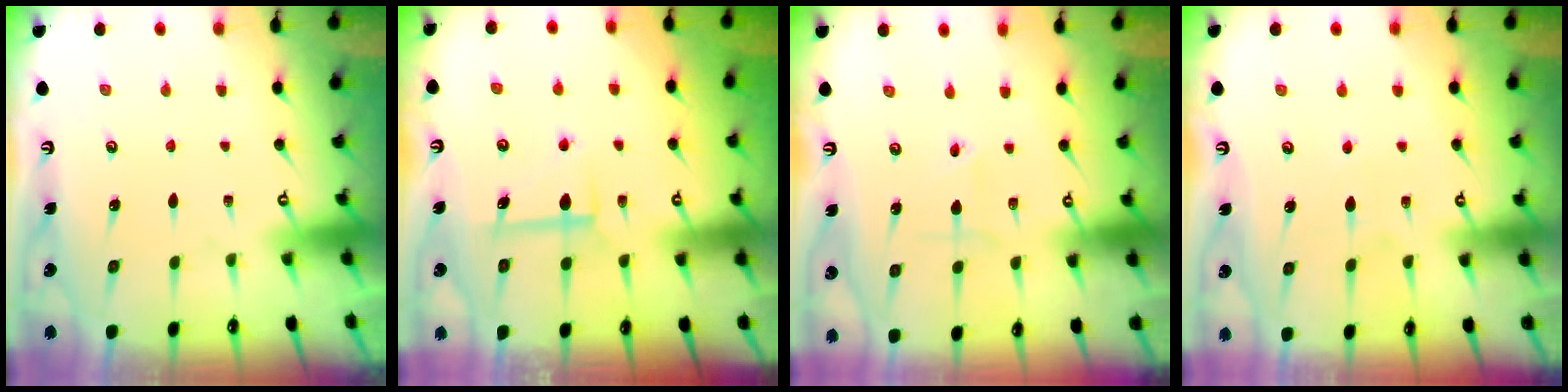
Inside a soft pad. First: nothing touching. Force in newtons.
{"total": 6.2, "press": 6.2, "slide": 0.2}
{"total": 1.8, "press": 1.8, "slide": 0.2}
{"total": 4.4, "press": 4.4, "slide": 0.5}